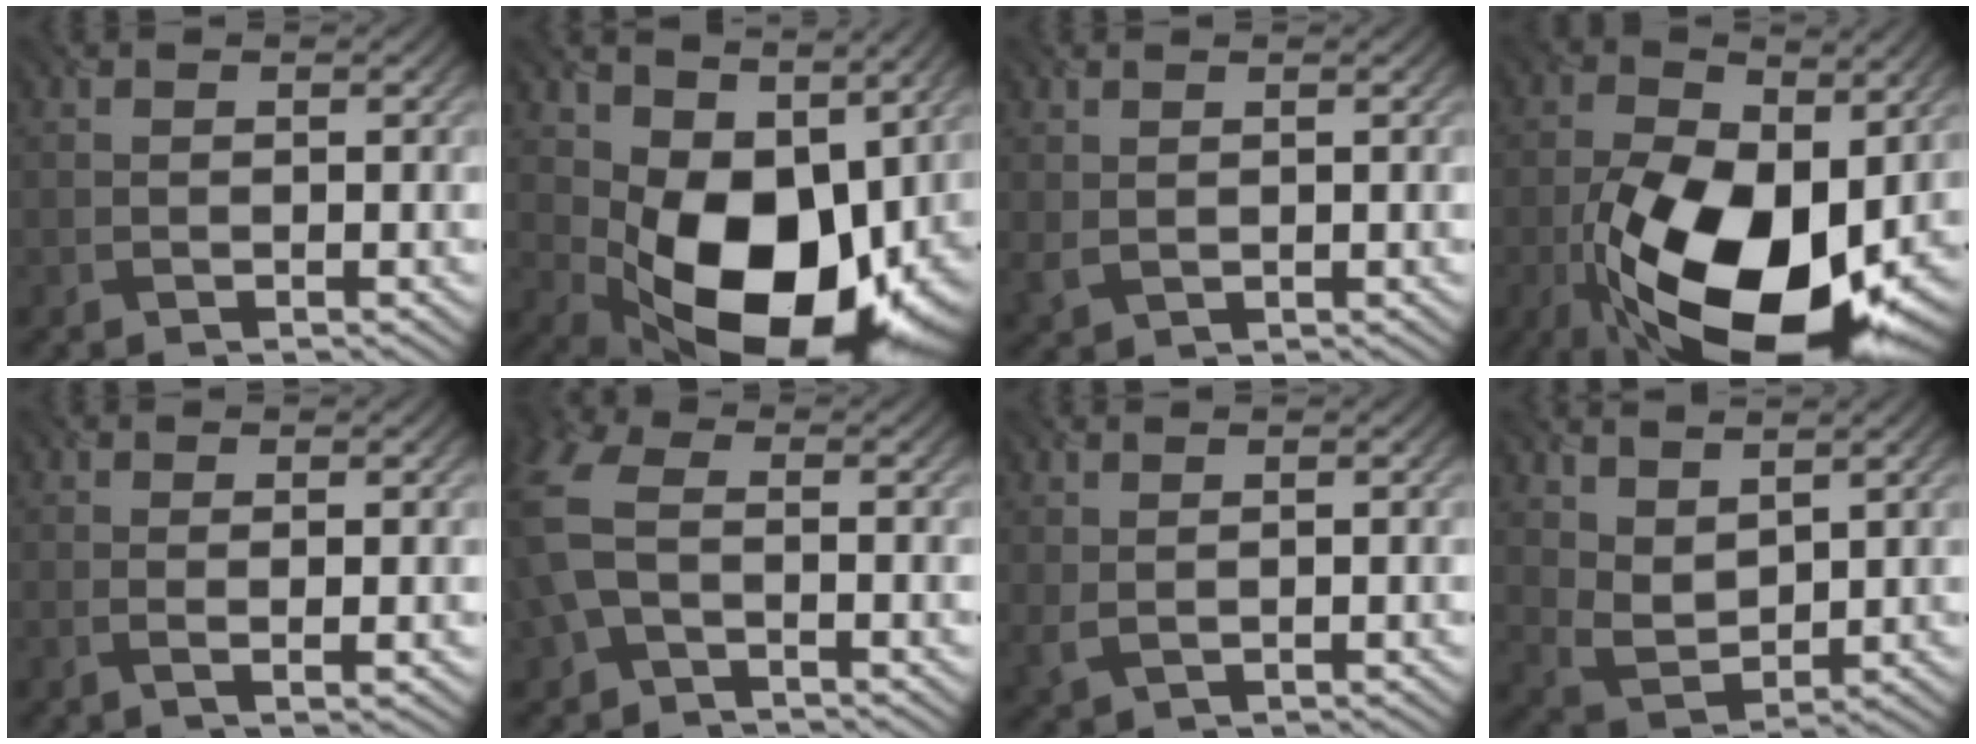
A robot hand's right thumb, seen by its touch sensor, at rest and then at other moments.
{"total": 16.1, "force": [1.7, 10.8, 11.8], "torque": [-0.192, -0.041, 0.049]}
{"total": 1.6, "force": [0.4, 1.2, 1.0], "torque": [-0.032, -0.005, 0.013]}
{"total": 18.7, "force": [-4.4, 10.1, 15.1], "torque": [-0.279, -0.032, -0.071]}
{"total": 1.8, "force": [0.4, 0.3, 1.7], "torque": [-0.033, 0.003, 0.003]}
{"total": 7.1, "force": [-0.8, 4.5, 5.4], "torque": [-0.159, 0.006, -0.029]}
{"total": 1.8, "force": [0.7, 1.0, 1.3], "torque": [-0.039, -0.004, 0.019]}
{"total": 5.6, "force": [3.6, 3.0, 3.1], "torque": [-0.078, -0.009, 0.072]}